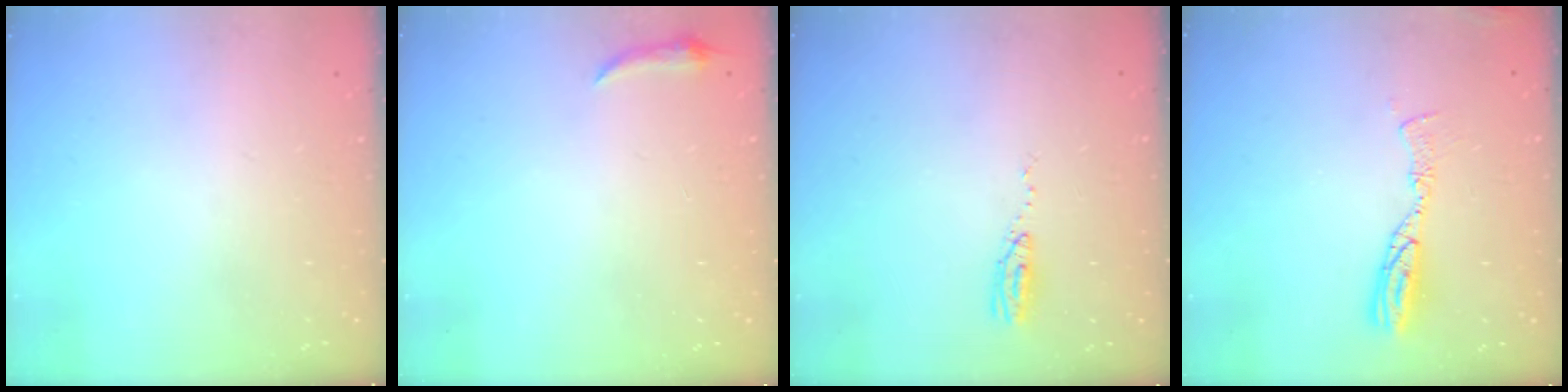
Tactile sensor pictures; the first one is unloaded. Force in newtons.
{"total": 3.7, "press": 3.6, "slide": 0.8}
{"total": 4.4, "press": 4.1, "slide": 1.6}
{"total": 9.1, "press": 9.1, "slide": 0.8}